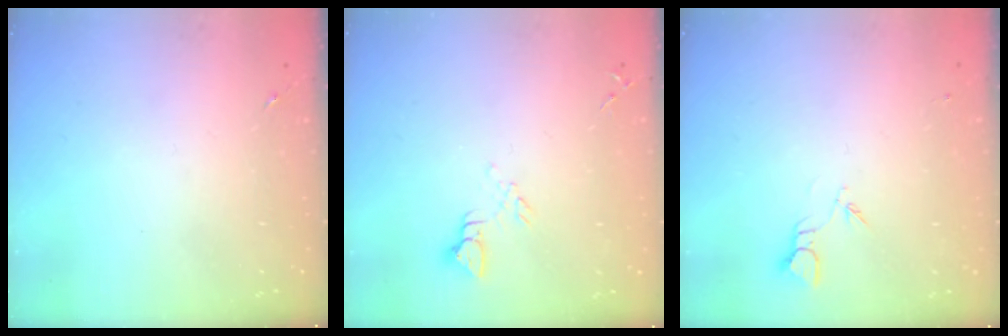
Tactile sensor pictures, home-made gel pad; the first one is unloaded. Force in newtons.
{"total": 5.1, "press": 5.1, "slide": 0.4}
{"total": 2.7, "press": 2.7, "slide": 0.3}